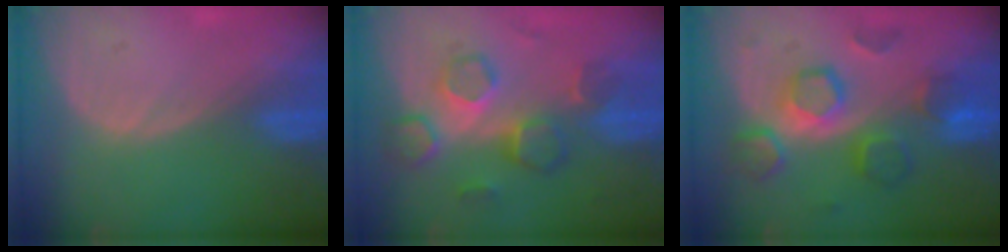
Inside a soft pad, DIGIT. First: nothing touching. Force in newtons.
{"total": 8.8, "press": 7.6, "slide": 4.4}
{"total": 8.4, "press": 8.3, "slide": 1.3}